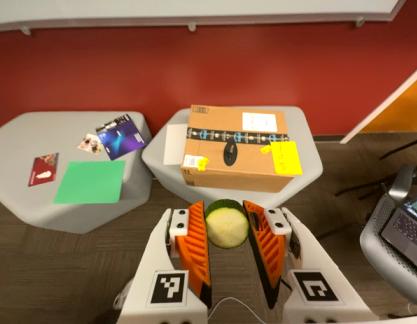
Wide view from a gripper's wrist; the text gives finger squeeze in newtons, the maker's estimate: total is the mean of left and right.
{"total": 11.6, "left": 11.7, "right": 11.5}